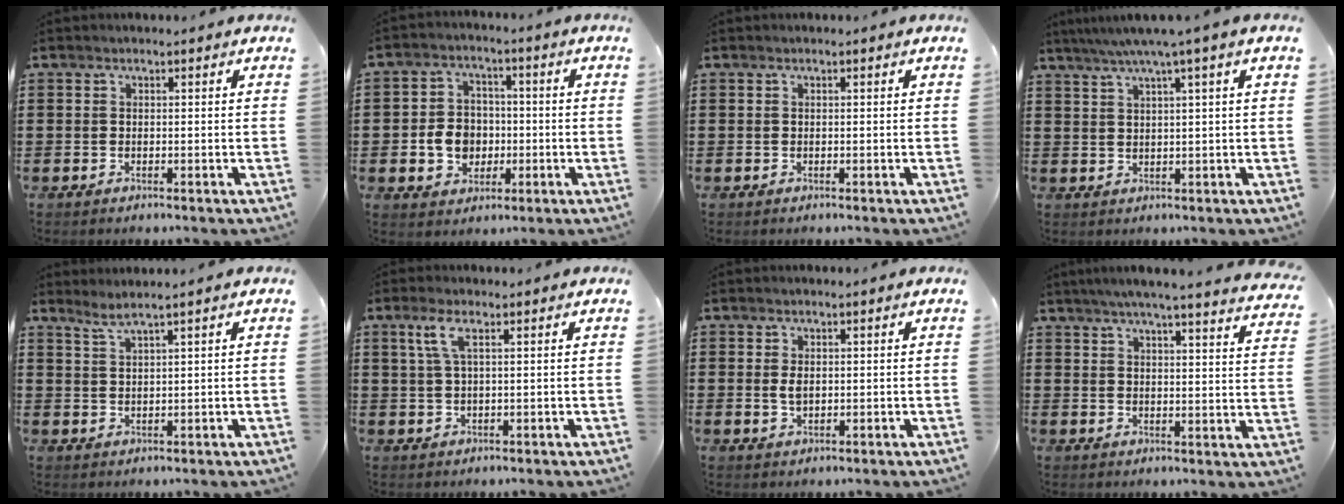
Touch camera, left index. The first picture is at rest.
{"total": 6.4, "force": [-0.9, 5.6, 2.9], "torque": [-0.067, 0.010, -0.019]}
{"total": 0.0}
{"total": 4.2, "force": [2.3, -0.7, 3.4], "torque": [-0.070, -0.002, 0.037]}
{"total": 2.2, "force": [1.7, -0.4, 1.3], "torque": [-0.031, -0.001, 0.031]}
{"total": 3.4, "force": [1.4, 0.7, 3.0], "torque": [-0.066, 0.005, 0.024]}
{"total": 2.0, "force": [0.2, 1.1, 1.7], "torque": [-0.044, 0.001, 0.001]}
{"total": 5.0, "force": [4.4, -0.5, 2.2], "torque": [-0.059, -0.023, 0.074]}